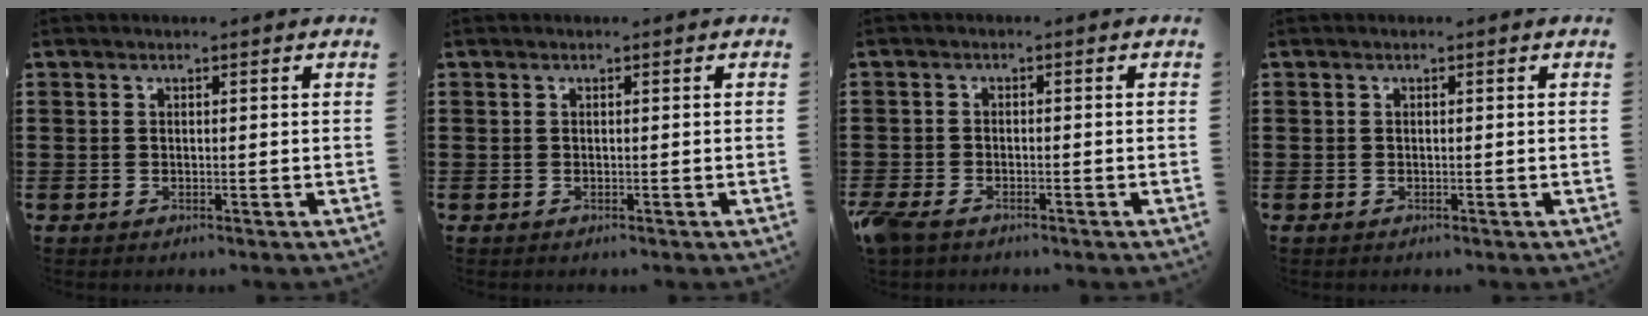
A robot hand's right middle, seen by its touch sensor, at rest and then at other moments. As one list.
[{"total": 0.0}, {"total": 2.5, "force": [-2.0, 0.8, 1.2], "torque": [-0.052, -0.010, -0.049]}, {"total": 0.0}]